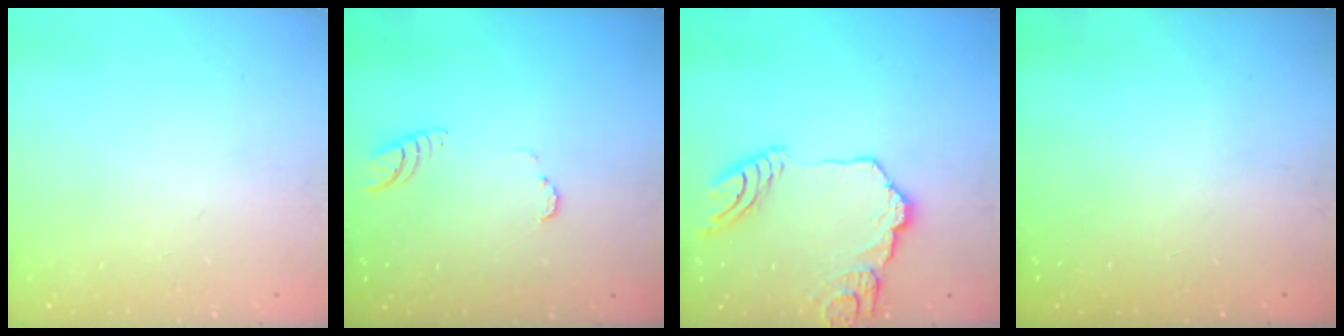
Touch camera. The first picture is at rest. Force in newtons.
{"total": 3.3, "press": 3.3, "slide": 0.4}
{"total": 15.7, "press": 15.6, "slide": 2.0}
{"total": 0.0}